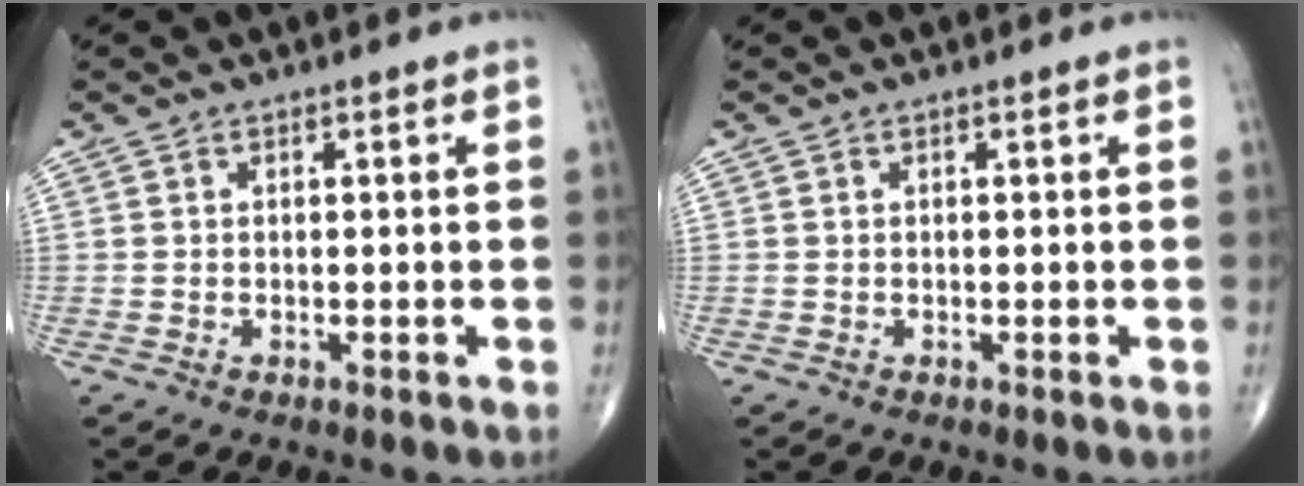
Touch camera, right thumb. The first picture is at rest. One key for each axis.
{"total": 0.0}